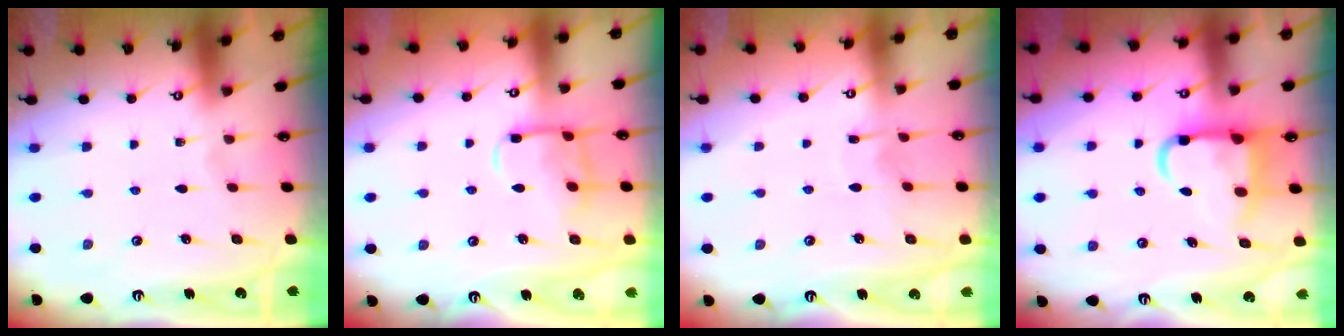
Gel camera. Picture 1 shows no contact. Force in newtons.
{"total": 10.5, "press": 10.5, "slide": 1.0}
{"total": 3.9, "press": 3.8, "slide": 0.3}
{"total": 10.7, "press": 10.6, "slide": 1.6}